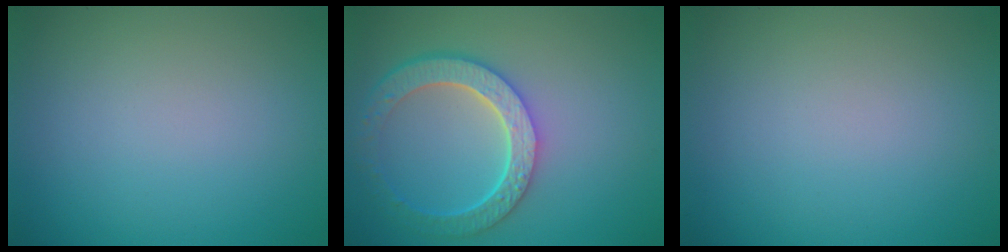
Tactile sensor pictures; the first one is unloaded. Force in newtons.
{"total": 6.0, "press": 4.6, "slide": 3.9}
{"total": 0.0}